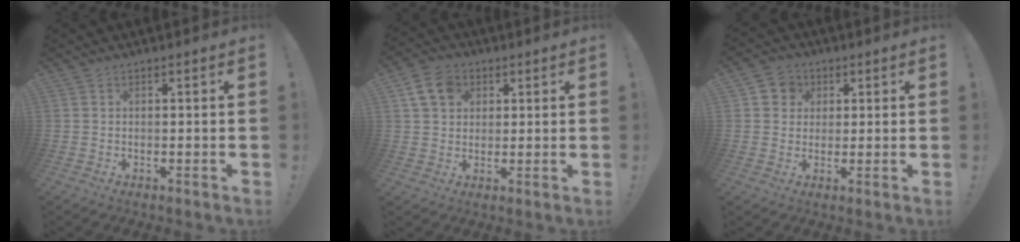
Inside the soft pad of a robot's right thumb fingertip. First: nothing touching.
{"total": 9.0, "force": [3.6, 7.0, 4.3], "torque": [-0.066, -0.004, 0.072]}
{"total": 5.6, "force": [1.1, 5.3, 1.4], "torque": [-0.017, -0.001, 0.022]}